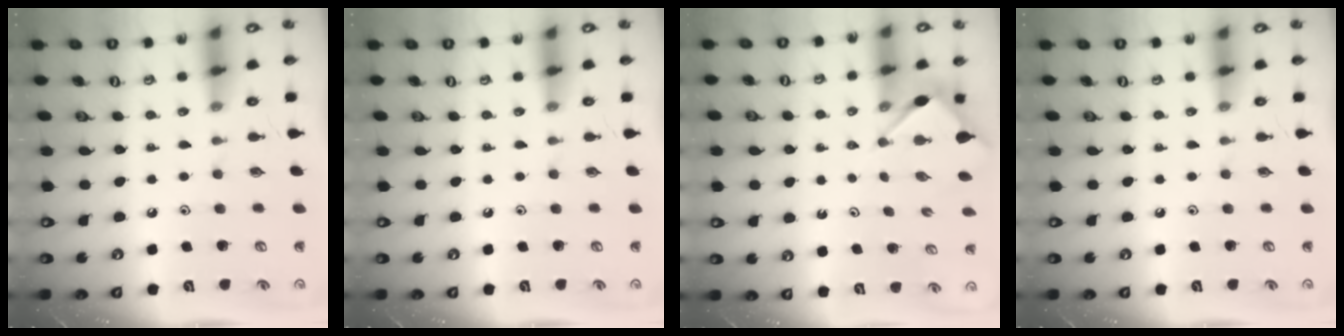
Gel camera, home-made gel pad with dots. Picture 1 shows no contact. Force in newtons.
{"total": 0.0}
{"total": 3.4, "press": 3.4, "slide": 0.3}
{"total": 0.0}